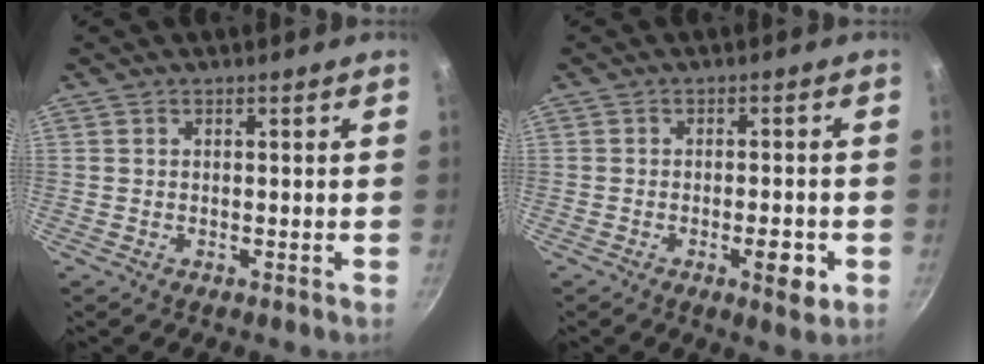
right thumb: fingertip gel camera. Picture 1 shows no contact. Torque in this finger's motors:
{"motor_torque": [1.60, 0.82, 1.19, -1.05, 0.11]}